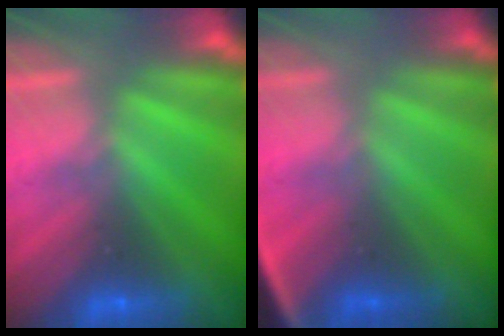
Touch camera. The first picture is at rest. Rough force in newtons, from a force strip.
{"total": 2.7}